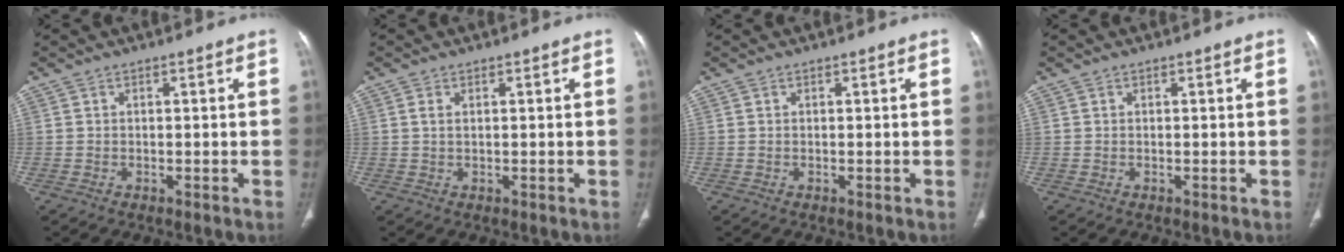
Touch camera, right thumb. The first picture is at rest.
{"total": 1.3, "force": [0.4, 0.6, 1.0], "torque": [-0.024, 0.001, 0.009]}
{"total": 0.0}
{"total": 0.0}